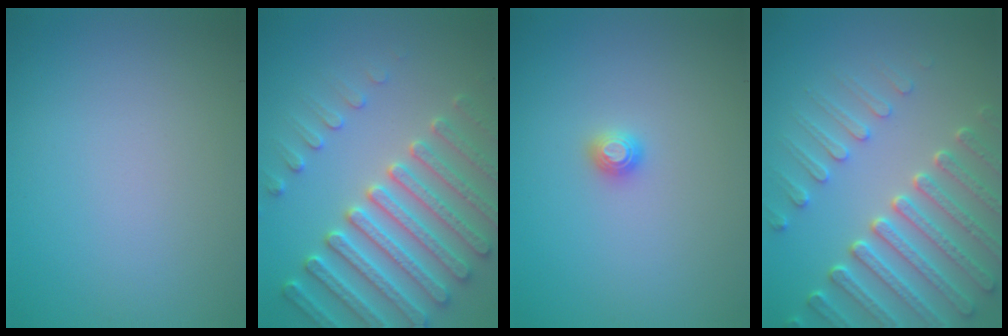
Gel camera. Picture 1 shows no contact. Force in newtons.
{"total": 7.2, "press": 7.0, "slide": 1.8}
{"total": 1.1, "press": 1.1, "slide": 0.1}
{"total": 6.7, "press": 5.4, "slide": 4.0}